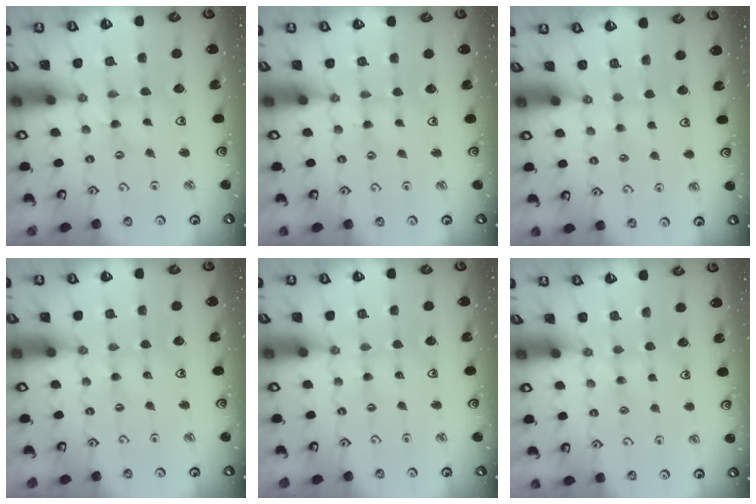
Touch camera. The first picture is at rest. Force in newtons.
{"total": 1.8, "press": 1.8, "slide": 0.2}
{"total": 1.9, "press": 1.9, "slide": 0.3}
{"total": 0.0}
{"total": 0.0}
{"total": 3.2, "press": 3.2, "slide": 0.6}